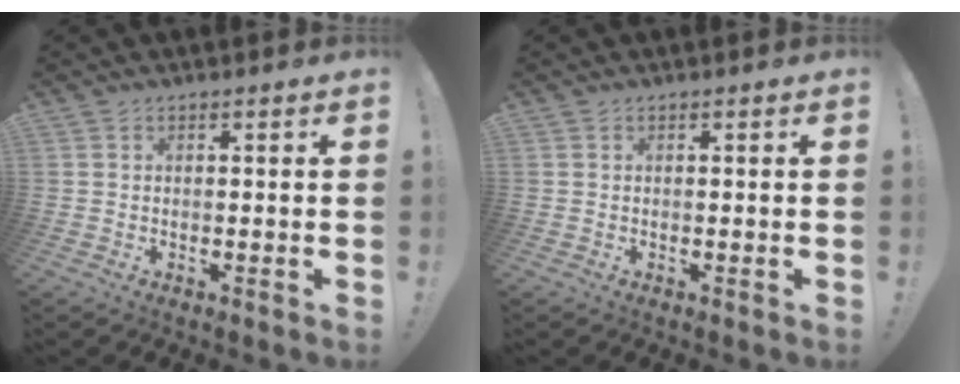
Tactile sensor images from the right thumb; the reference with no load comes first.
{"total": 0.0}